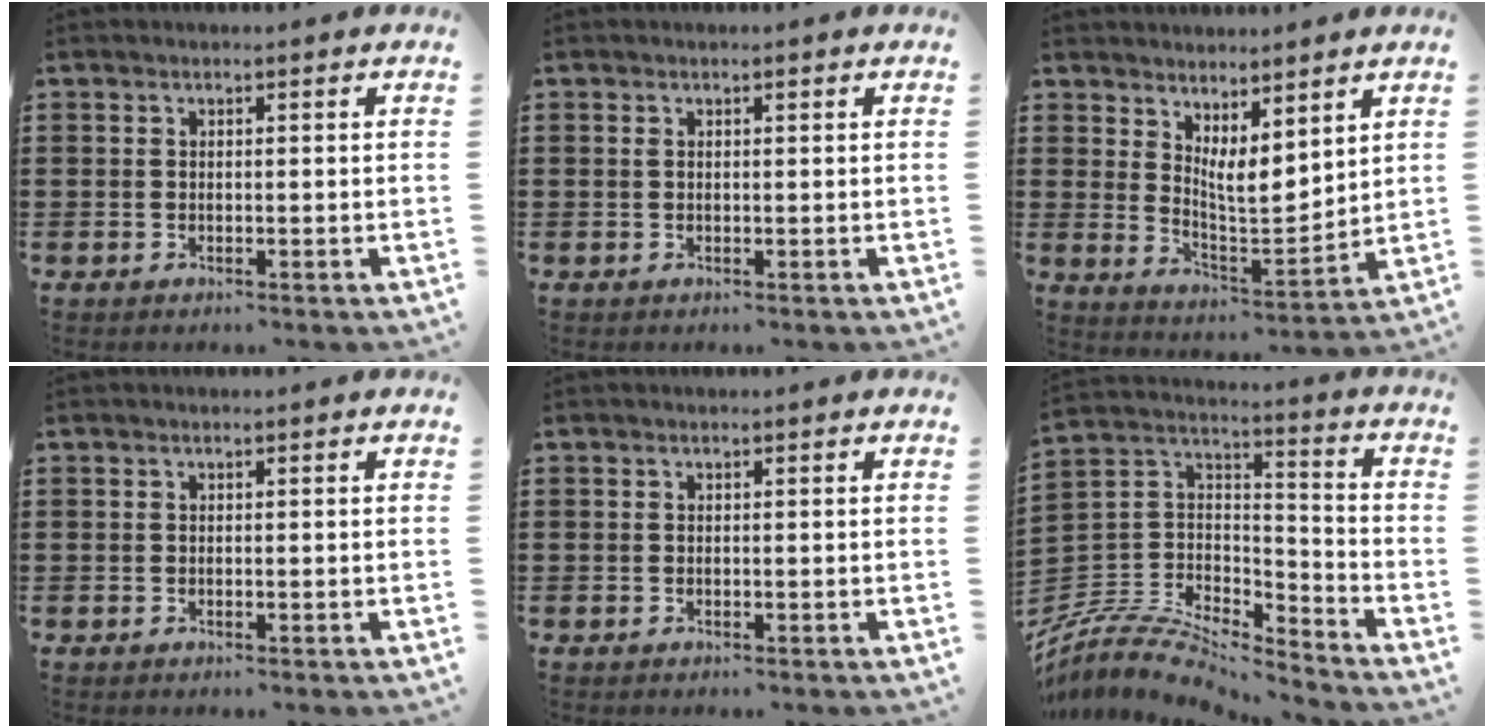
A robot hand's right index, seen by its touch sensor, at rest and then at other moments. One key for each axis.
{"total": 0.7, "fx": 0.3, "fy": 0.3, "fz": 0.6, "tx": -0.013, "ty": 0.001, "tz": 0.004}
{"total": 5.1, "fx": 4.0, "fy": 1.7, "fz": 2.7, "tx": -0.061, "ty": -0.029, "tz": 0.069}
{"total": 0.0}
{"total": 0.0}
{"total": 7.8, "fx": -7.1, "fy": 2.3, "fz": 2.4, "tx": -0.064, "ty": 0.003, "tz": -0.146}